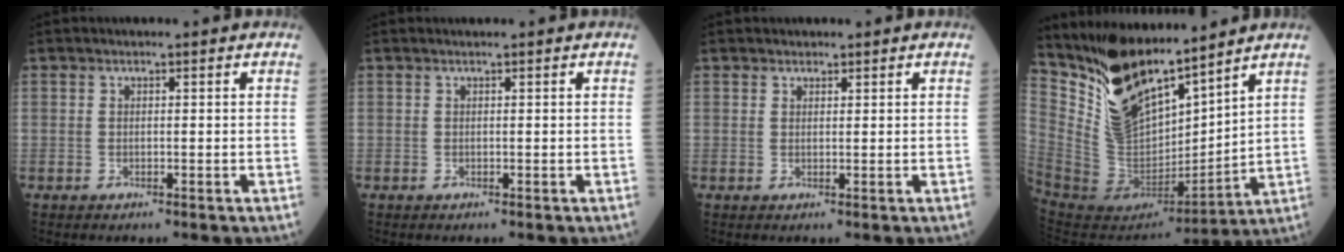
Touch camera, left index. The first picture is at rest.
{"total": 0.0}
{"total": 1.0, "force": [0.7, 0.7, -0.1], "torque": [0.010, -0.004, 0.005]}
{"total": 16.8, "force": [13.9, 4.7, 8.4], "torque": [-0.168, -0.014, 0.275]}